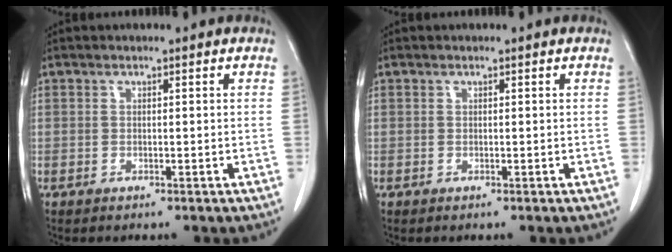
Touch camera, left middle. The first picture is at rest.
{"total": 0.0}